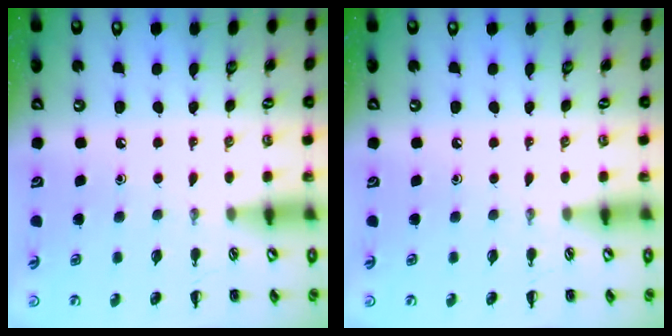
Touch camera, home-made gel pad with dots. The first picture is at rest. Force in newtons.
{"total": 0.0}